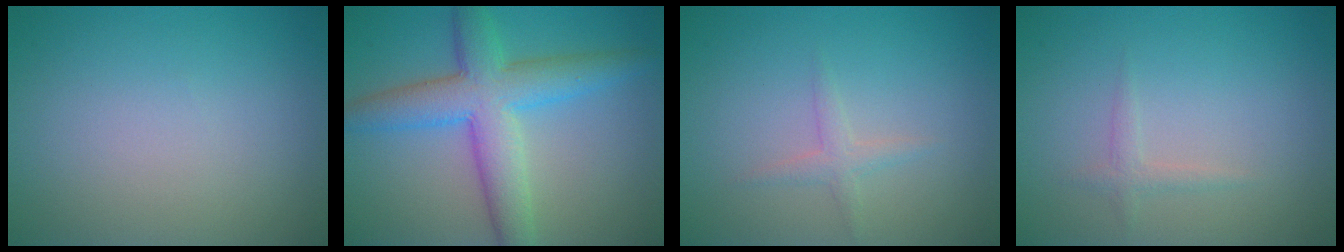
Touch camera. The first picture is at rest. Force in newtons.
{"total": 7.0, "press": 7.0, "slide": 0.1}
{"total": 1.3, "press": 1.3, "slide": 0.1}
{"total": 1.1, "press": 1.1, "slide": 0.0}